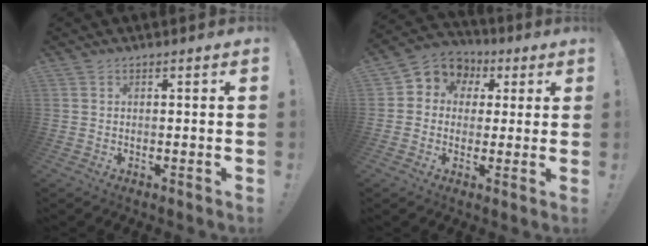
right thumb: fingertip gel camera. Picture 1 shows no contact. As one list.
[{"total": 6.8, "force": [1.3, 6.3, 2.2], "torque": [-0.034, -0.004, 0.030]}]